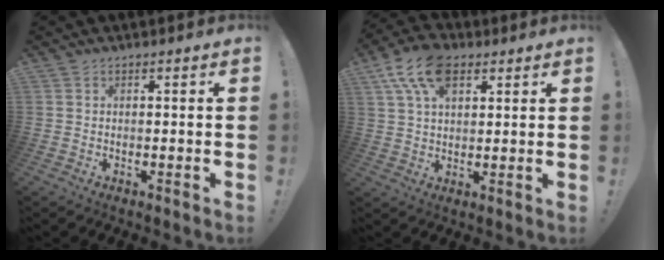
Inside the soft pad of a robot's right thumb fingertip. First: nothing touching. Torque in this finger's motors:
{"motor_torque": [0.78, 0.95, 0.11, 0.04, 0.04]}